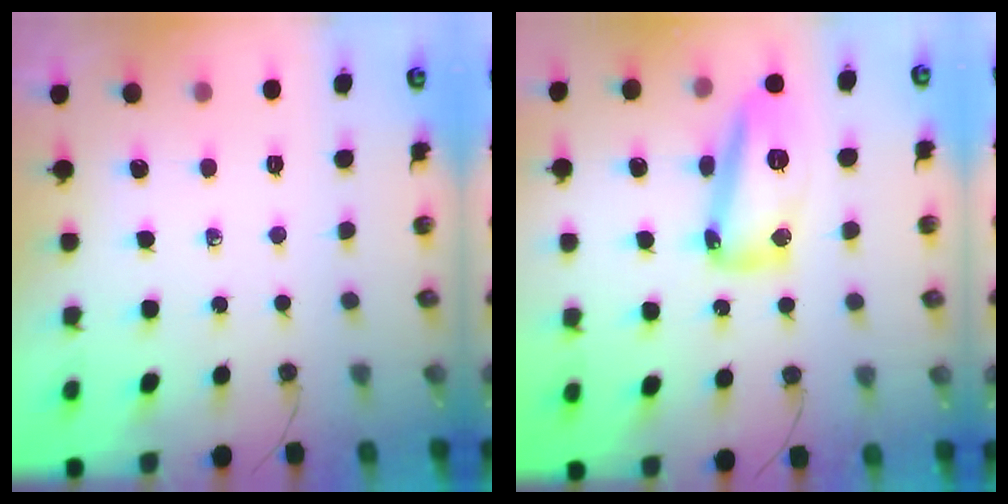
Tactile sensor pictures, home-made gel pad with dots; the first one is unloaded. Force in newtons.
{"total": 15.0, "press": 14.8, "slide": 2.5}